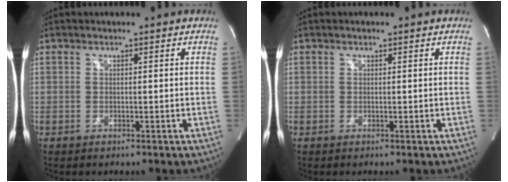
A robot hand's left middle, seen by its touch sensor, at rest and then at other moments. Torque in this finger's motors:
{"motor_torque": [0.08, 0.00, -0.04, 0.01]}